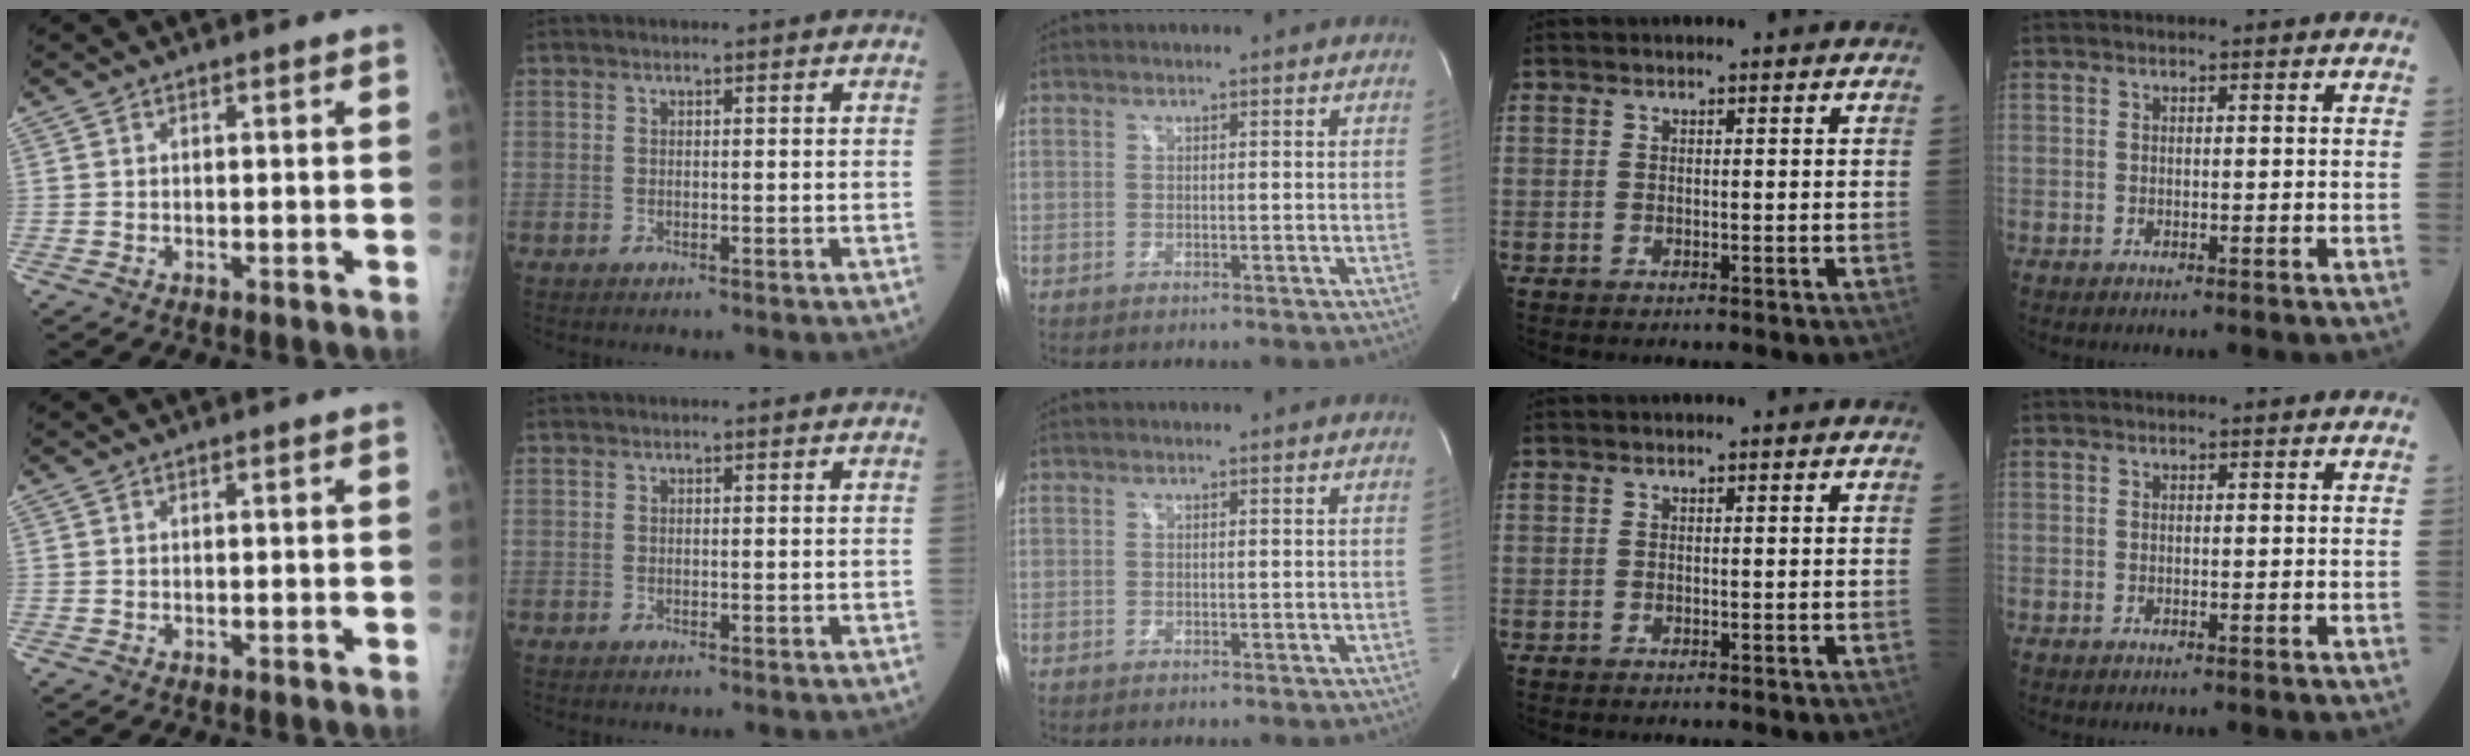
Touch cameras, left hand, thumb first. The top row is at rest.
{}